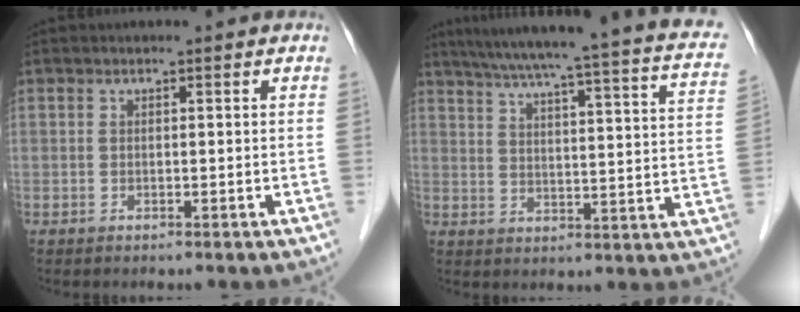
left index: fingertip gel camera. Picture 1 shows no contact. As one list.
[{"total": 25.3, "force": [20.4, 1.5, 14.8], "torque": [-0.220, -0.017, 0.243]}]